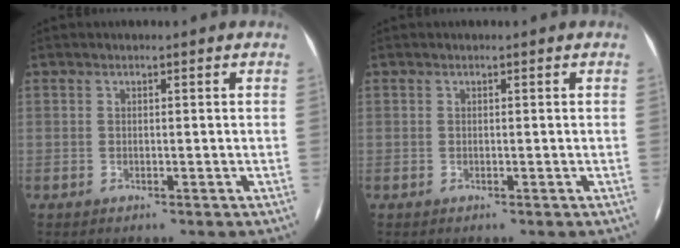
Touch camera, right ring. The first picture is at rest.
{"total": 0.0}